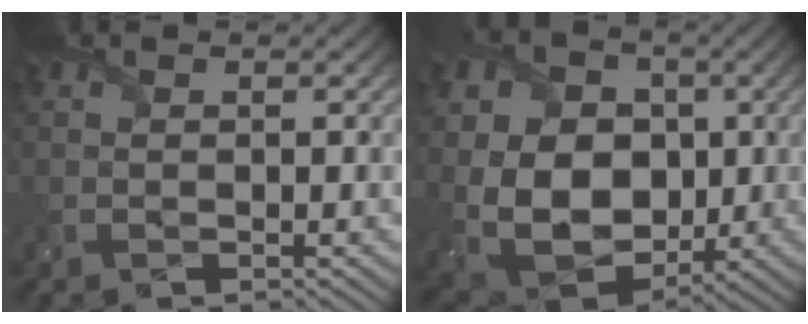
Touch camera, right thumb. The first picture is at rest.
{"total": 15.6, "force": [0.0, 12.3, 9.6], "torque": [-0.213, -0.006, 0.006]}